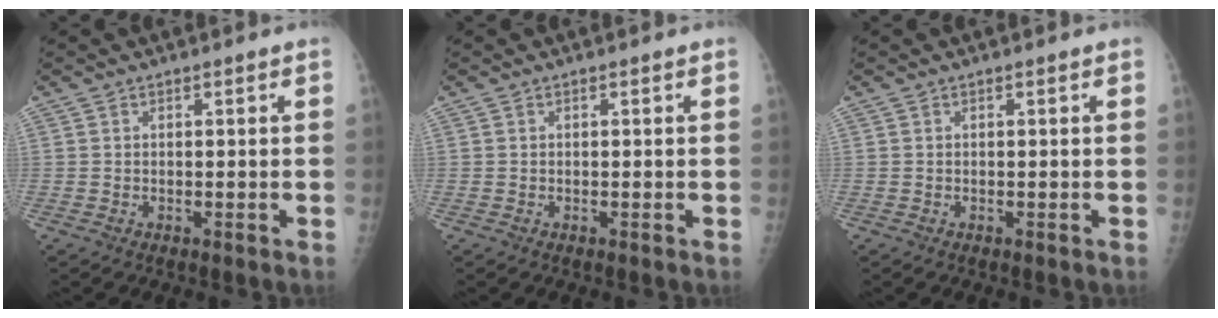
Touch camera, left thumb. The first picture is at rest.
{"total": 0.0}
{"total": 0.0}